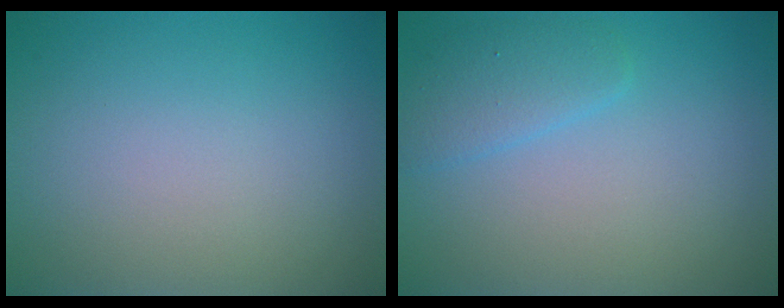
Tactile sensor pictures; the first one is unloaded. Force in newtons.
{"total": 2.3, "press": 2.3, "slide": 0.2}